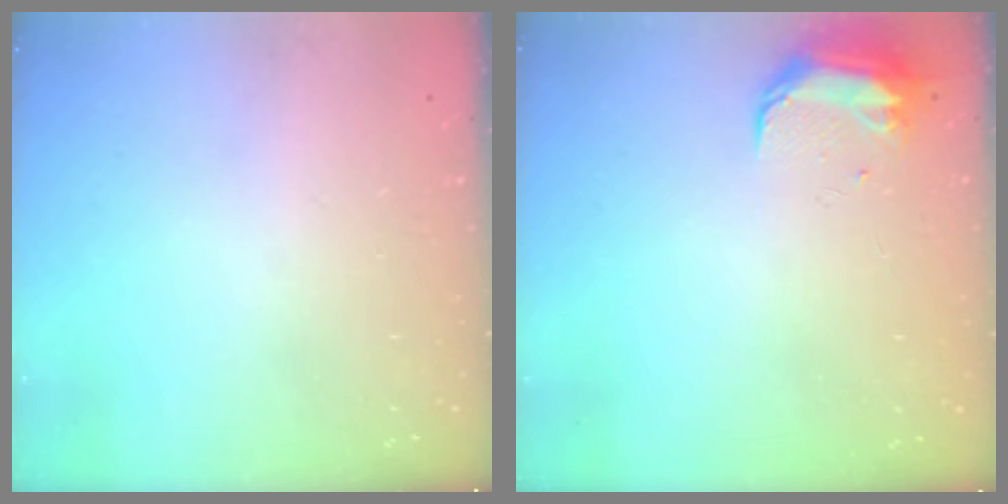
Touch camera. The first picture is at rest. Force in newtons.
{"total": 9.4, "press": 9.4, "slide": 0.4}